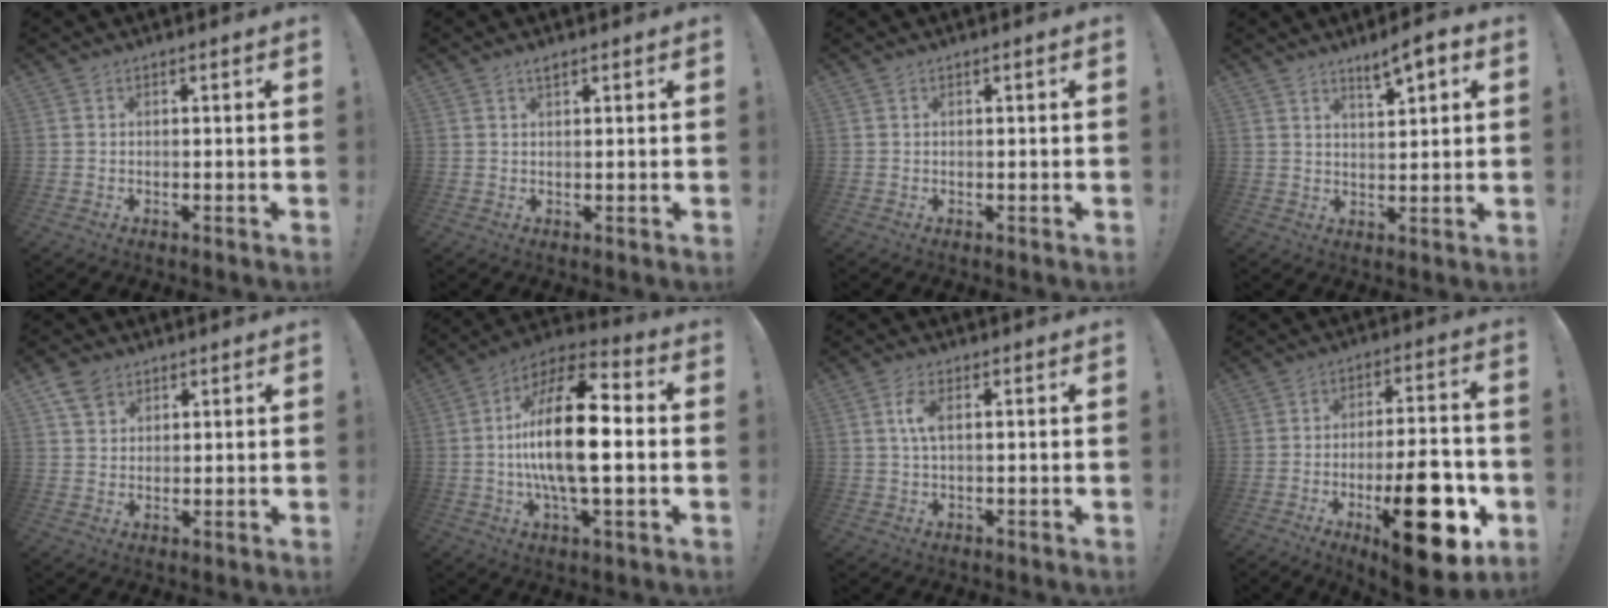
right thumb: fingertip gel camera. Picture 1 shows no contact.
{"total": 1.4, "force": [1.1, 0.0, 0.8], "torque": [-0.008, -0.005, 0.018]}
{"total": 0.6, "force": [0.2, -0.2, 0.5], "torque": [-0.003, -0.004, 0.000]}
{"total": 6.3, "force": [4.1, 1.5, 4.5], "torque": [-0.055, -0.029, 0.065]}
{"total": 5.5, "force": [3.6, 3.7, 1.8], "torque": [-0.031, -0.010, 0.069]}
{"total": 21.1, "force": [-0.8, 7.7, 19.7], "torque": [-0.370, -0.001, -0.022]}
{"total": 4.7, "force": [0.9, 1.8, 4.3], "torque": [-0.082, 0.000, 0.012]}
{"total": 22.4, "force": [-7.9, 8.1, 19.3], "torque": [-0.285, 0.043, -0.108]}